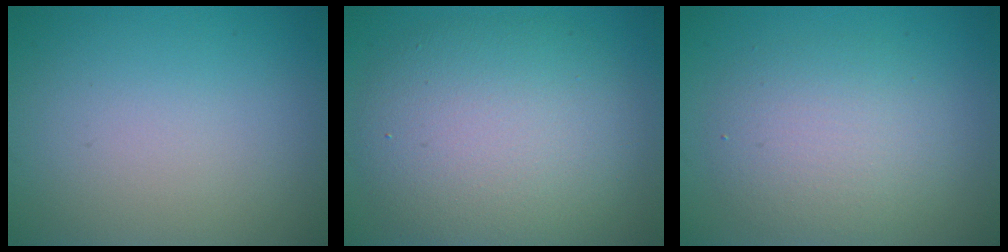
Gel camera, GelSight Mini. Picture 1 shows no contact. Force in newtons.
{"total": 8.6, "press": 8.5, "slide": 0.8}
{"total": 4.2, "press": 4.2, "slide": 0.0}